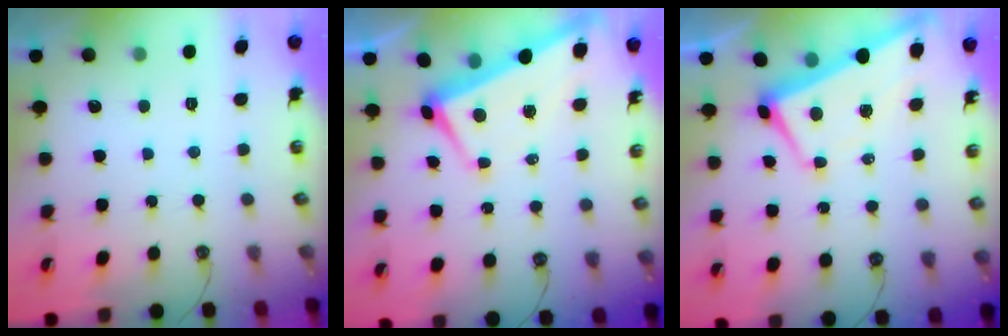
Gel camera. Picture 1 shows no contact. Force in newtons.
{"total": 1.7, "press": 1.4, "slide": 1.0}
{"total": 1.2, "press": 0.3, "slide": 1.1}